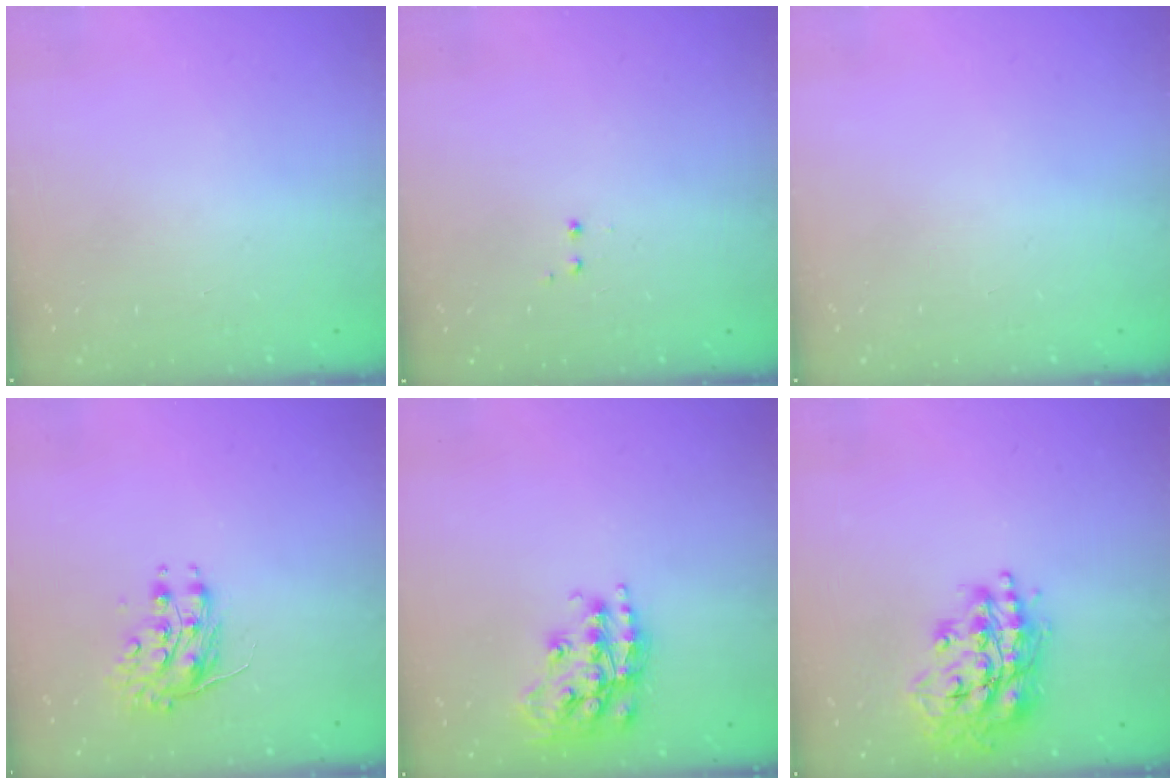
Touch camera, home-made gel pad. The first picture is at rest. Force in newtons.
{"total": 1.2, "press": 1.0, "slide": 0.6}
{"total": 0.0}
{"total": 8.0, "press": 8.0, "slide": 0.4}
{"total": 17.2, "press": 17.2, "slide": 1.2}
{"total": 17.1, "press": 17.0, "slide": 1.4}